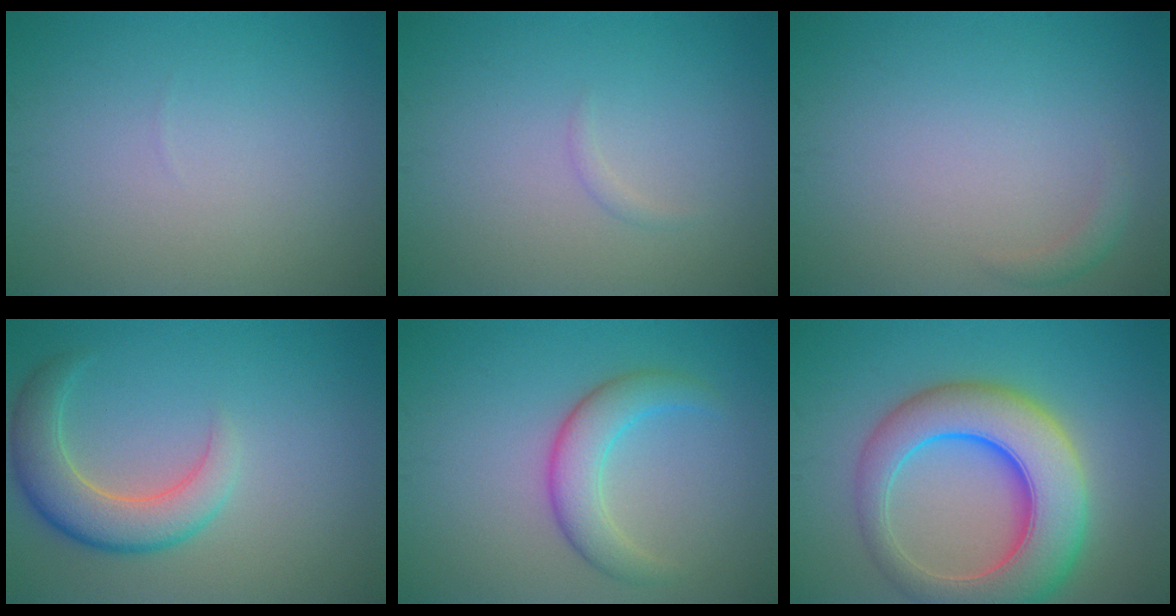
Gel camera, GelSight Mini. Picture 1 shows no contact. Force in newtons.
{"total": 0.6, "press": 0.6, "slide": 0.0}
{"total": 1.0, "press": 1.0, "slide": 0.0}
{"total": 5.2, "press": 5.1, "slide": 0.6}
{"total": 3.9, "press": 3.9, "slide": 0.3}
{"total": 10.2, "press": 10.2, "slide": 0.2}